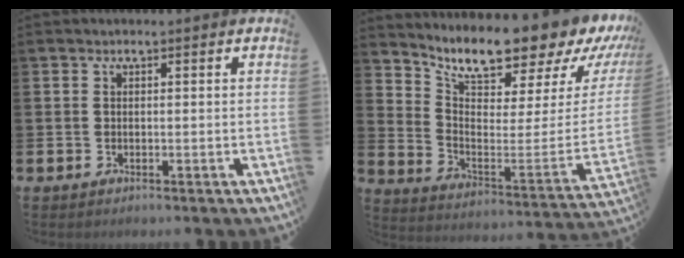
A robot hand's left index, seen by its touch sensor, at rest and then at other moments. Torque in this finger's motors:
{"motor_torque": [1.48, -0.66, 1.06, 0.21]}